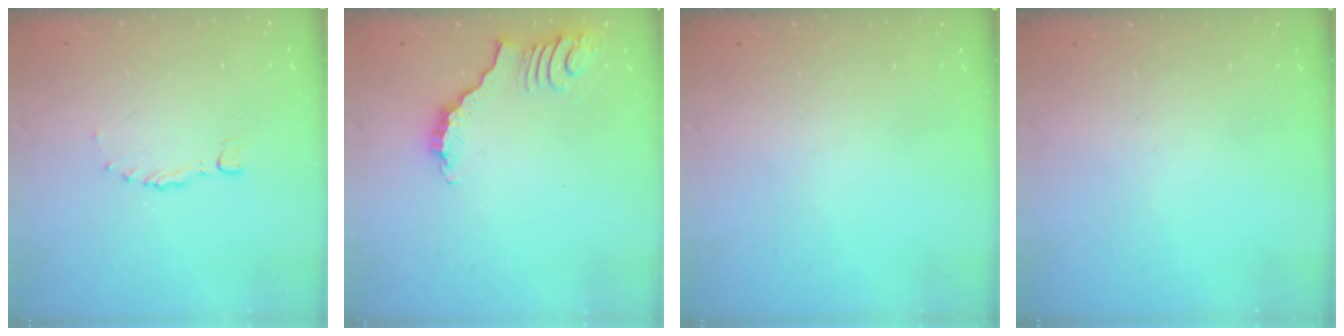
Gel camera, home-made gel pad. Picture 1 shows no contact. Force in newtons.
{"total": 3.7, "press": 3.7, "slide": 0.7}
{"total": 0.0}
{"total": 0.0}